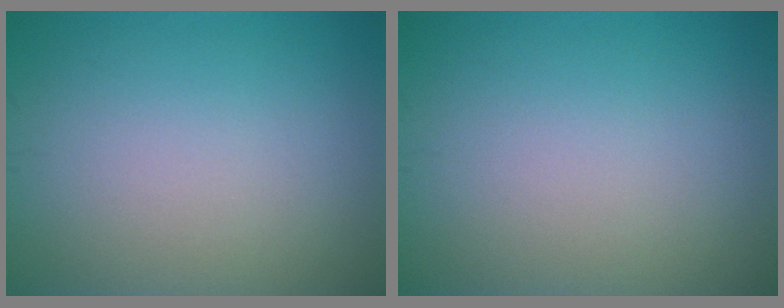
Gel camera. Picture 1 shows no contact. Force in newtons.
{"total": 0.0}